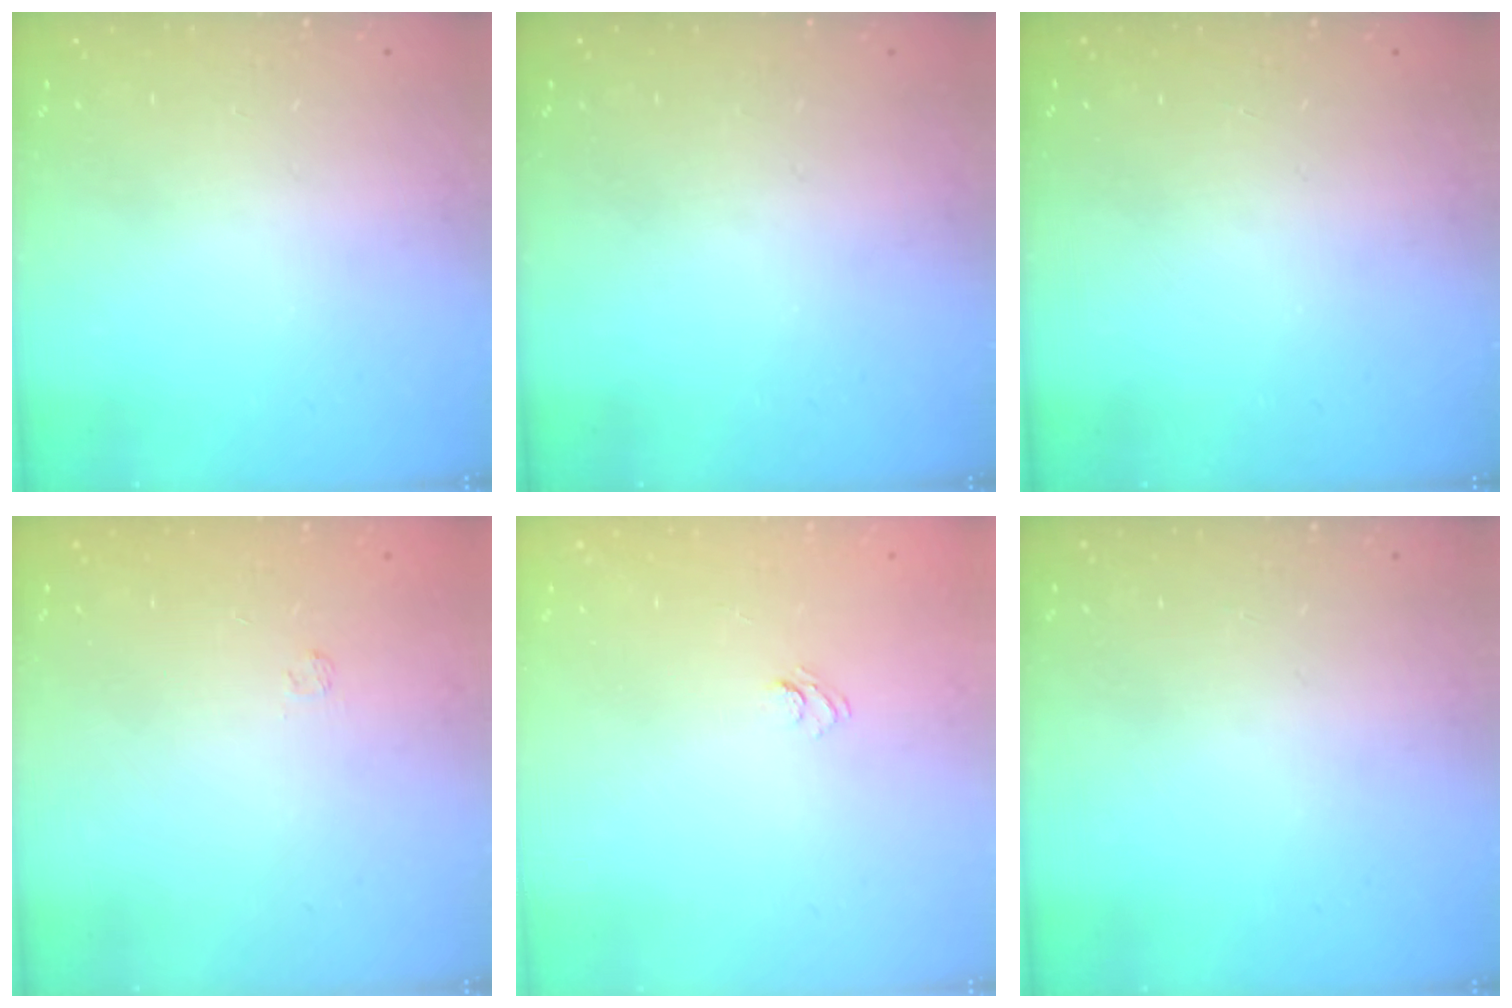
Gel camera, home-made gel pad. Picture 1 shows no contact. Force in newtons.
{"total": 0.0}
{"total": 0.0}
{"total": 1.7, "press": 1.2, "slide": 1.1}
{"total": 4.2, "press": 4.0, "slide": 1.2}
{"total": 0.0}